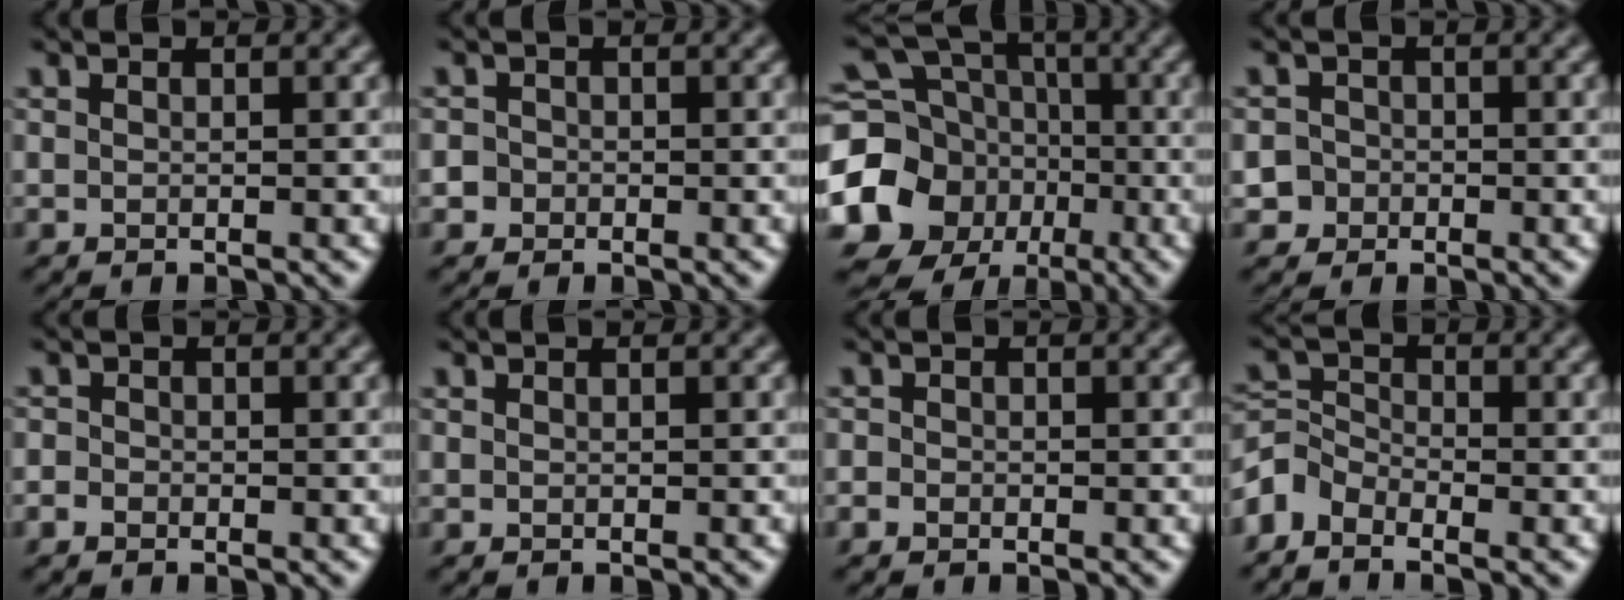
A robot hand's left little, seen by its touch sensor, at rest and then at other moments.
{"total": 2.4, "force": [-0.9, 2.2, 0.4], "torque": [0.007, 0.011, -0.030]}
{"total": 15.1, "force": [-3.5, 13.4, 6.2], "torque": [-0.147, -0.023, -0.090]}
{"total": 3.7, "force": [-1.8, 3.3, 0.5], "torque": [0.013, 0.004, -0.048]}
{"total": 1.5, "force": [-0.7, 1.3, 0.4], "torque": [0.000, 0.006, -0.023]}
{"total": 0.0}
{"total": 1.1, "force": [-0.4, 1.0, 0.3], "torque": [0.005, 0.001, -0.012]}
{"total": 3.2, "force": [-2.5, 1.7, 1.0], "torque": [-0.024, 0.004, -0.067]}